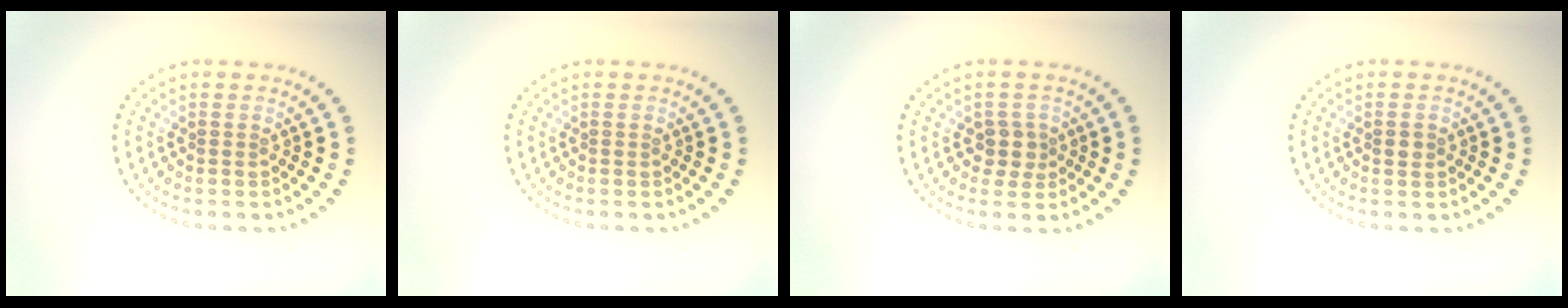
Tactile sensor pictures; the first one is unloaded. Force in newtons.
{"total": 0.0}
{"total": 1.9, "press": 1.6, "slide": 1.0}
{"total": 1.1, "press": 1.1, "slide": 0.0}